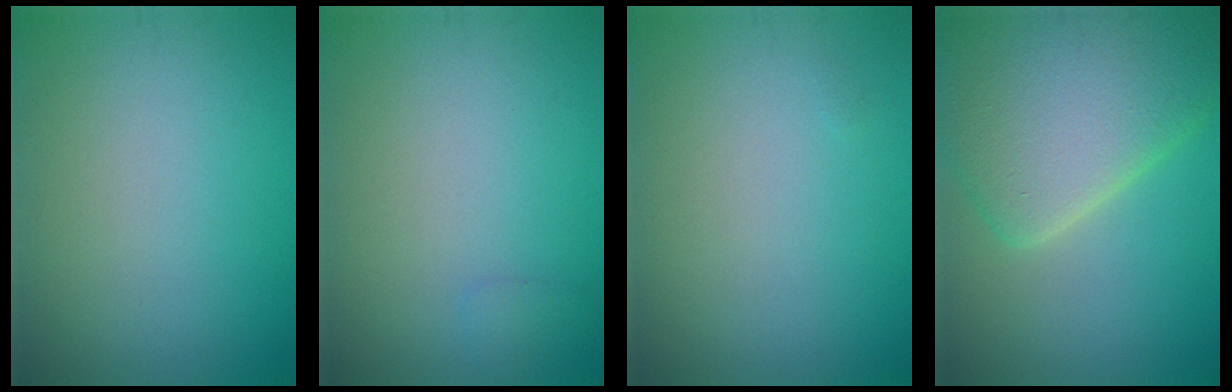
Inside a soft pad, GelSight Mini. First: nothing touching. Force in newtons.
{"total": 0.7, "press": 0.7, "slide": 0.0}
{"total": 0.0}
{"total": 9.6, "press": 9.6, "slide": 0.5}